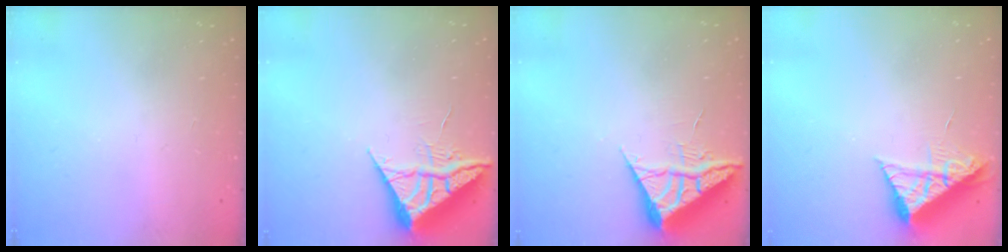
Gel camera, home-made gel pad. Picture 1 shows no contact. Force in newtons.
{"total": 7.0, "press": 7.0, "slide": 0.3}
{"total": 5.9, "press": 5.9, "slide": 0.6}
{"total": 7.9, "press": 7.8, "slide": 0.7}